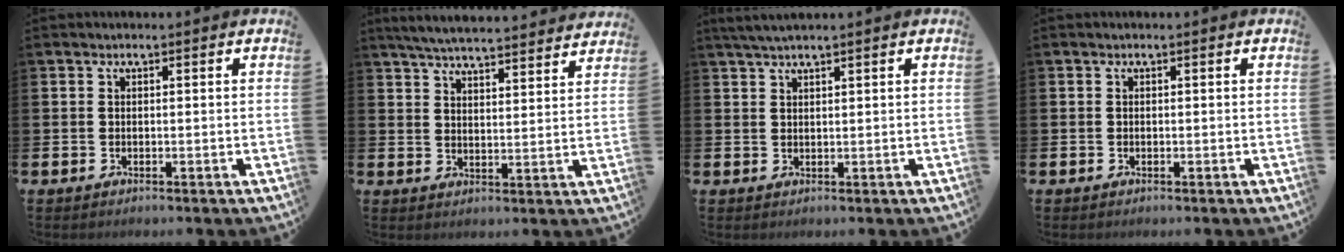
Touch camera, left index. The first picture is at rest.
{"total": 5.8, "force": [5.6, 0.2, 1.1], "torque": [-0.031, -0.037, 0.099]}
{"total": 2.3, "force": [1.9, 0.0, 1.2], "torque": [-0.026, 0.001, 0.036]}
{"total": 0.0}